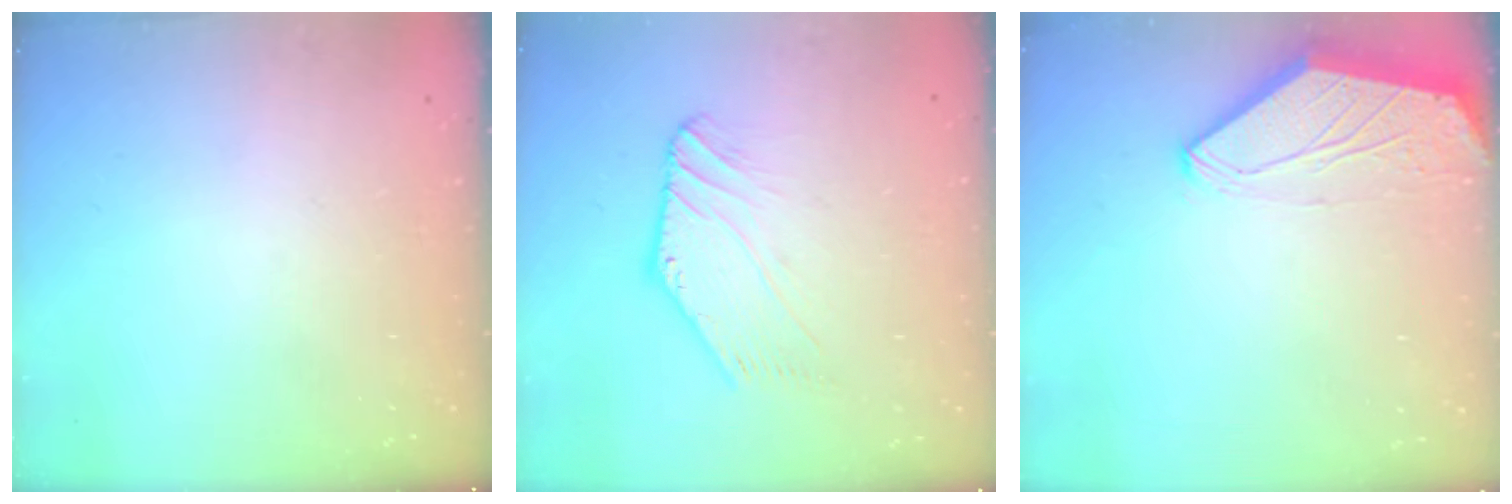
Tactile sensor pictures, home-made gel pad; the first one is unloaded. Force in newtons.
{"total": 2.8, "press": 2.7, "slide": 0.5}
{"total": 0.0}